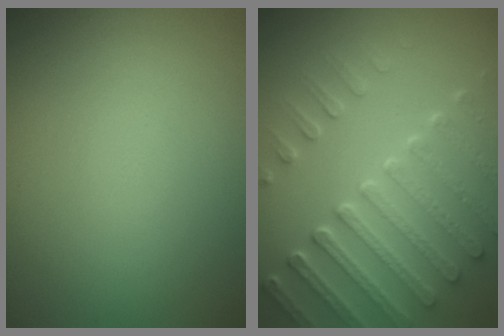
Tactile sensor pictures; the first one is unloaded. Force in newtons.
{"total": 7.4, "press": 5.5, "slide": 4.9}